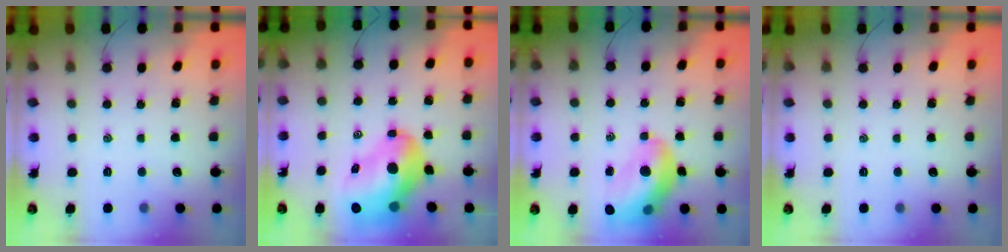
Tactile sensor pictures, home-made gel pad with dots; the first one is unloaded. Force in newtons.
{"total": 15.9, "press": 15.1, "slide": 4.7}
{"total": 13.8, "press": 13.3, "slide": 3.7}
{"total": 0.0}